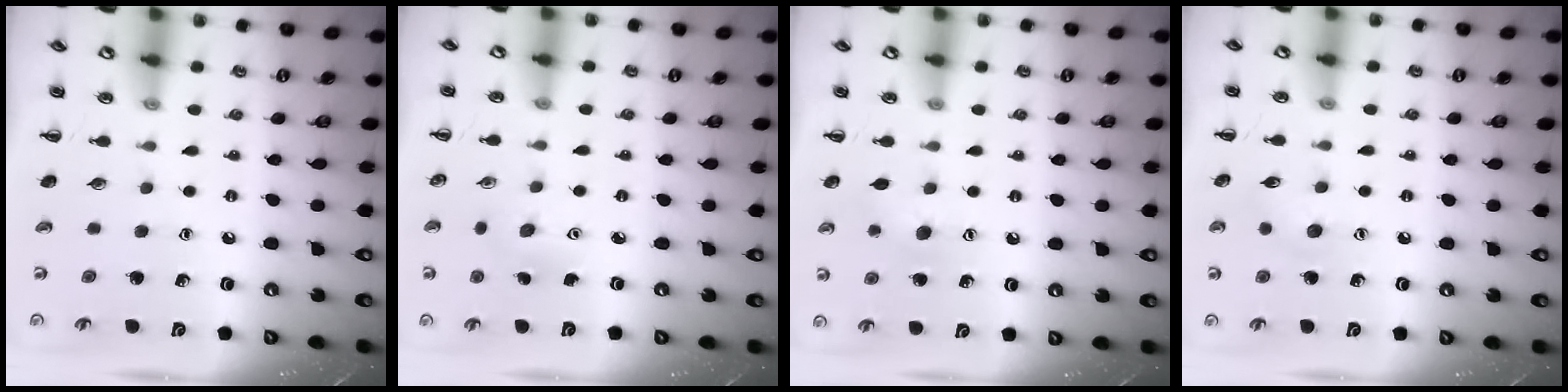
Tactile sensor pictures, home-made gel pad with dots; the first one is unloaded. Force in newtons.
{"total": 4.3, "press": 4.2, "slide": 1.1}
{"total": 7.0, "press": 6.7, "slide": 1.9}
{"total": 5.9, "press": 5.7, "slide": 1.5}